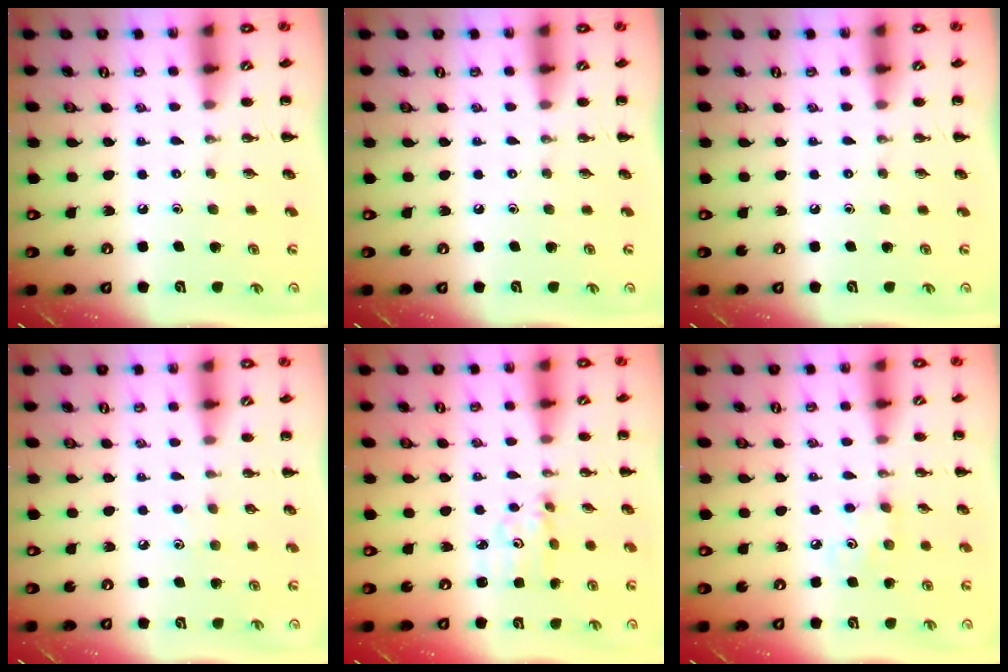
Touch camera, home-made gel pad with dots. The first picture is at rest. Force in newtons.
{"total": 0.0}
{"total": 0.0}
{"total": 3.7, "press": 3.6, "slide": 1.0}
{"total": 2.7, "press": 2.7, "slide": 0.3}
{"total": 3.4, "press": 3.3, "slide": 0.9}